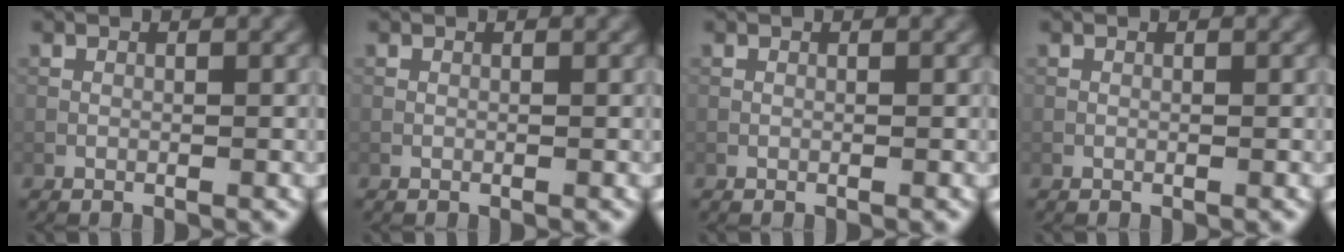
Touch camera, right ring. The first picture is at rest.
{"total": 0.0}
{"total": 0.0}
{"total": 0.0}